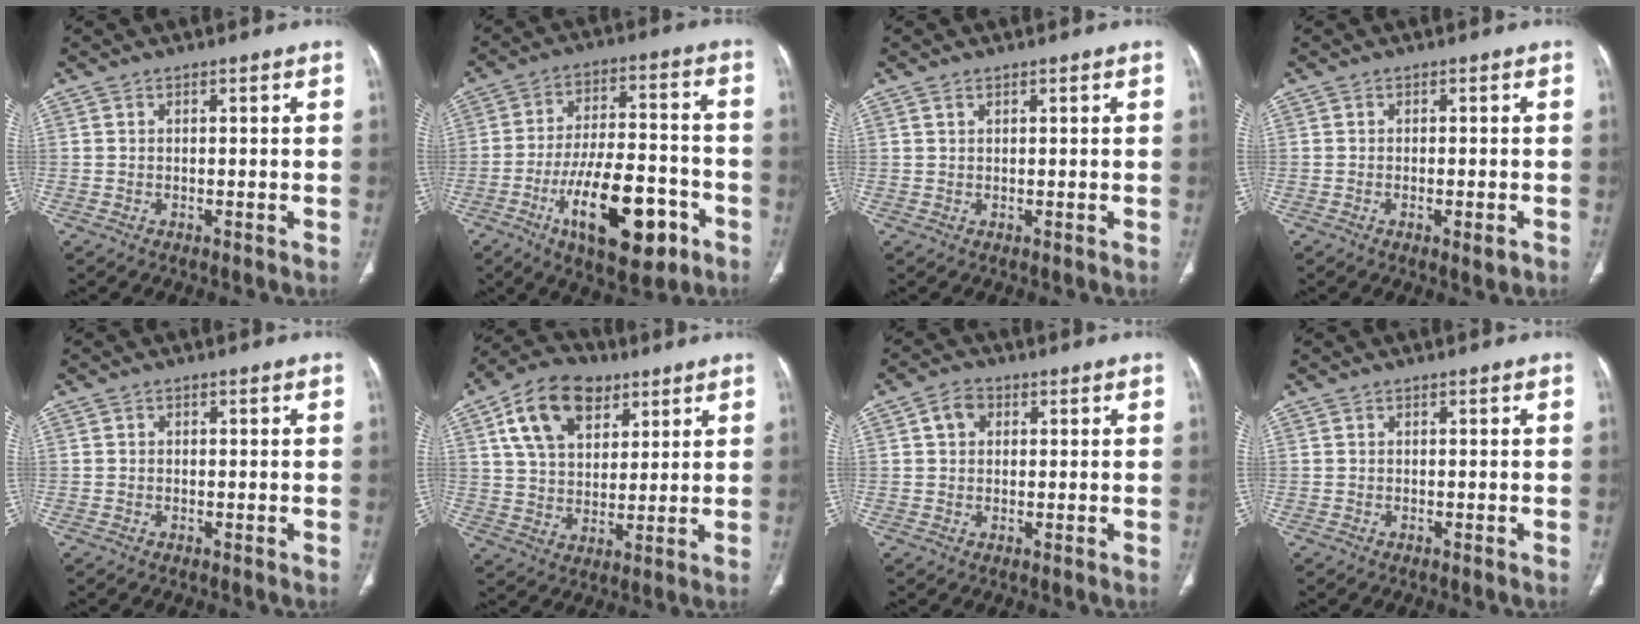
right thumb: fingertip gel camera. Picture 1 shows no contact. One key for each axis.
{"total": 18.4, "fx": -8.1, "fy": 7.7, "fz": 14.7, "tx": -0.222, "ty": 0.038, "tz": -0.121}
{"total": 0.7, "fx": 0.5, "fy": 0.3, "fz": 0.4, "tx": -0.009, "ty": 0.001, "tz": 0.010}
{"total": 2.7, "fx": -1.2, "fy": 0.7, "fz": 2.3, "tx": -0.037, "ty": -0.001, "tz": -0.013}
{"total": 0.6, "fx": 0.1, "fy": 0.5, "fz": 0.1, "tx": 0.004, "ty": 0.002, "tz": 0.000}
{"total": 14.9, "fx": 6.9, "fy": 9.5, "fz": 9.1, "tx": -0.140, "ty": -0.010, "tz": 0.123}
{"total": 3.8, "fx": 1.1, "fy": 3.0, "fz": 2.0, "tx": -0.026, "ty": 0.008, "tz": 0.019}
{"total": 0.0}